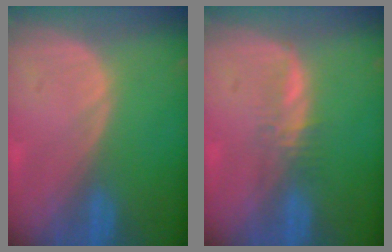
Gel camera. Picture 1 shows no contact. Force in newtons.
{"total": 2.3, "press": 2.2, "slide": 0.6}